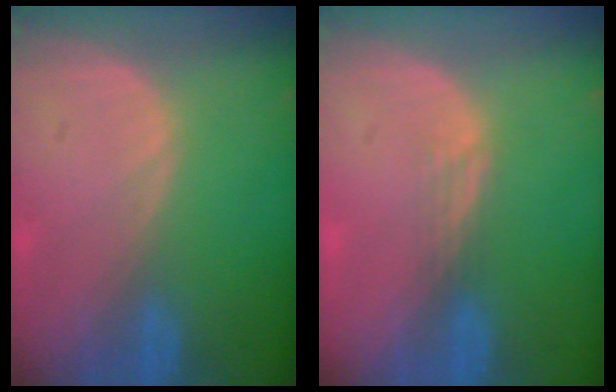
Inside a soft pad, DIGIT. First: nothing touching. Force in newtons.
{"total": 1.5, "press": 1.2, "slide": 0.9}